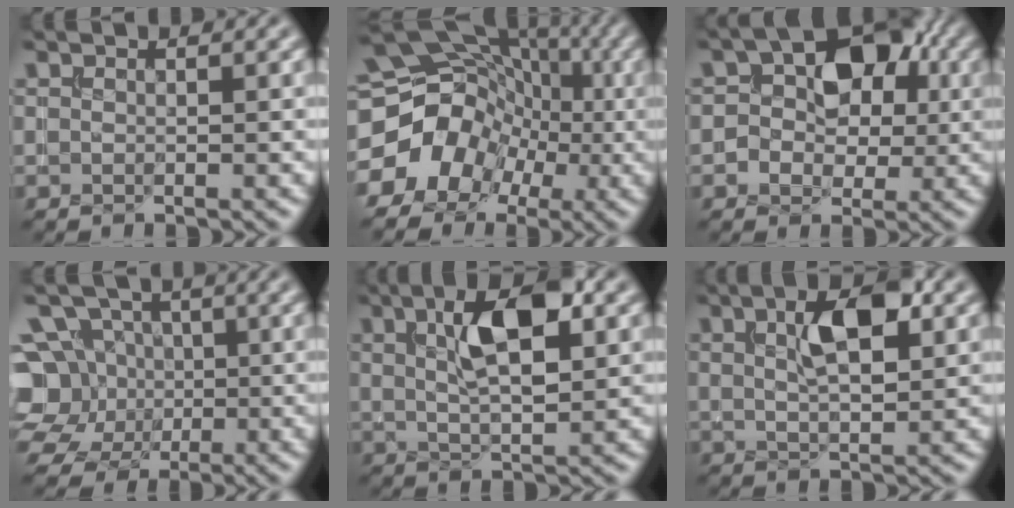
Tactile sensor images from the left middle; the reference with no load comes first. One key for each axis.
{"total": 13.4, "fx": -3.8, "fy": 11.4, "fz": 5.9, "tx": -0.096, "ty": 0.002, "tz": -0.092}
{"total": 6.3, "fx": 0.5, "fy": 4.5, "fz": 4.3, "tx": -0.045, "ty": 0.012, "tz": -0.007}
{"total": 9.6, "fx": 0.1, "fy": 8.6, "fz": 4.2, "tx": -0.095, "ty": 0.032, "tz": -0.036}
{"total": 7.3, "fx": 2.5, "fy": 2.7, "fz": 6.3, "tx": -0.107, "ty": 0.006, "tz": 0.040}
{"total": 5.8, "fx": 2.1, "fy": 2.2, "fz": 5.0, "tx": -0.085, "ty": 0.007, "tz": 0.032}